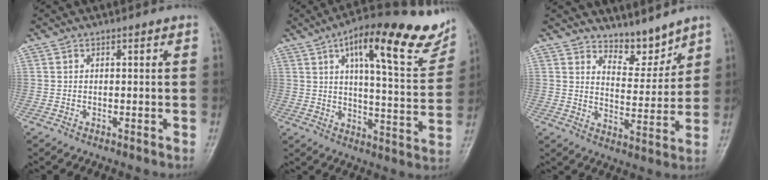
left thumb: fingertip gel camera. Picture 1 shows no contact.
{"total": 21.5, "force": [12.2, 6.0, 16.8], "torque": [-0.205, -0.032, 0.171]}
{"total": 6.4, "force": [5.9, 2.1, 1.4], "torque": [0.003, -0.059, 0.108]}